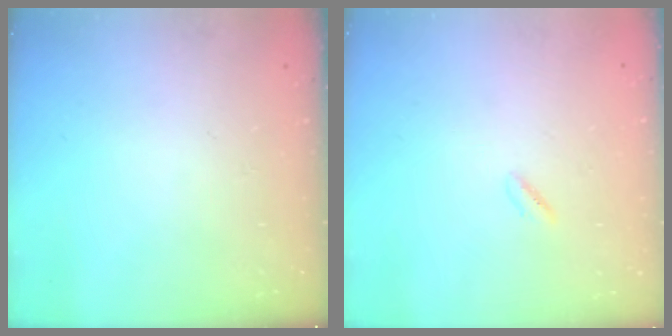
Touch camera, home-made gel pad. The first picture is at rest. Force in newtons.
{"total": 0.7, "press": 0.2, "slide": 0.7}